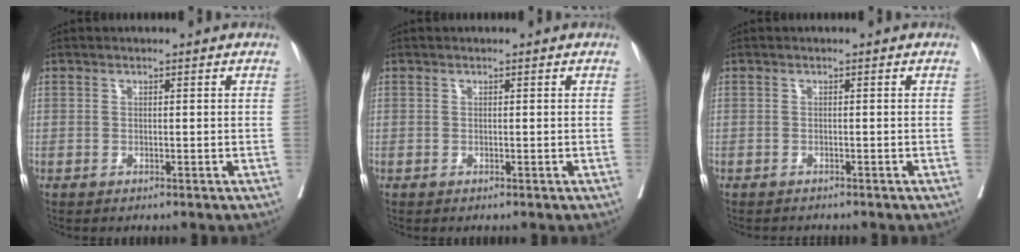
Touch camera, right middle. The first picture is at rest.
{"total": 0.0}
{"total": 1.9, "force": [-1.9, 0.4, 0.4], "torque": [-0.010, -0.005, -0.026]}